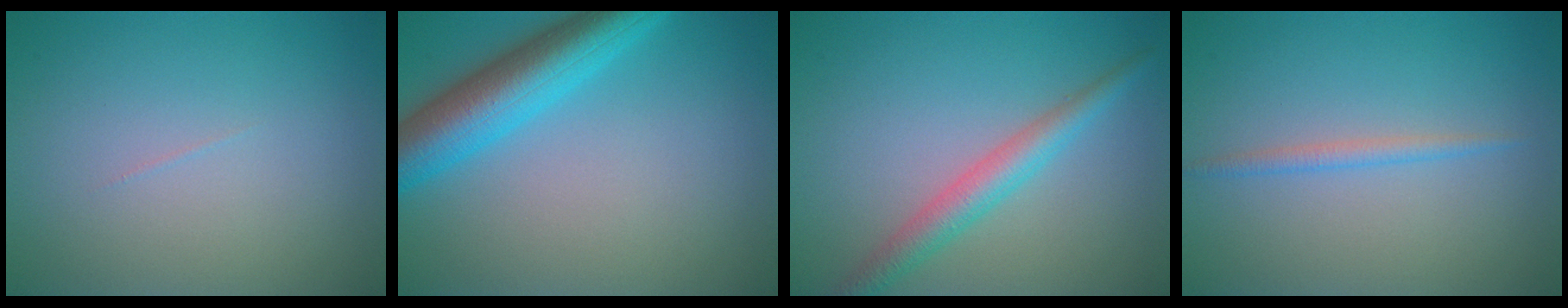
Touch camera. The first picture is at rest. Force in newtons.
{"total": 7.1, "press": 7.0, "slide": 0.3}
{"total": 3.3, "press": 3.3, "slide": 0.1}
{"total": 1.2, "press": 1.2, "slide": 0.1}